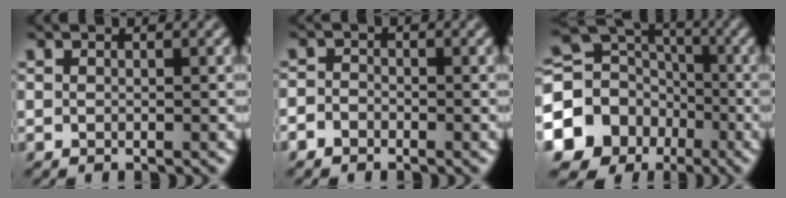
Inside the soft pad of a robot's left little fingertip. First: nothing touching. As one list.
[{"total": 3.0, "force": [-1.6, 2.4, 0.6], "torque": [0.013, 0.010, -0.055]}, {"total": 16.3, "force": [-5.8, 14.3, 5.1], "torque": [-0.142, -0.019, -0.121]}]